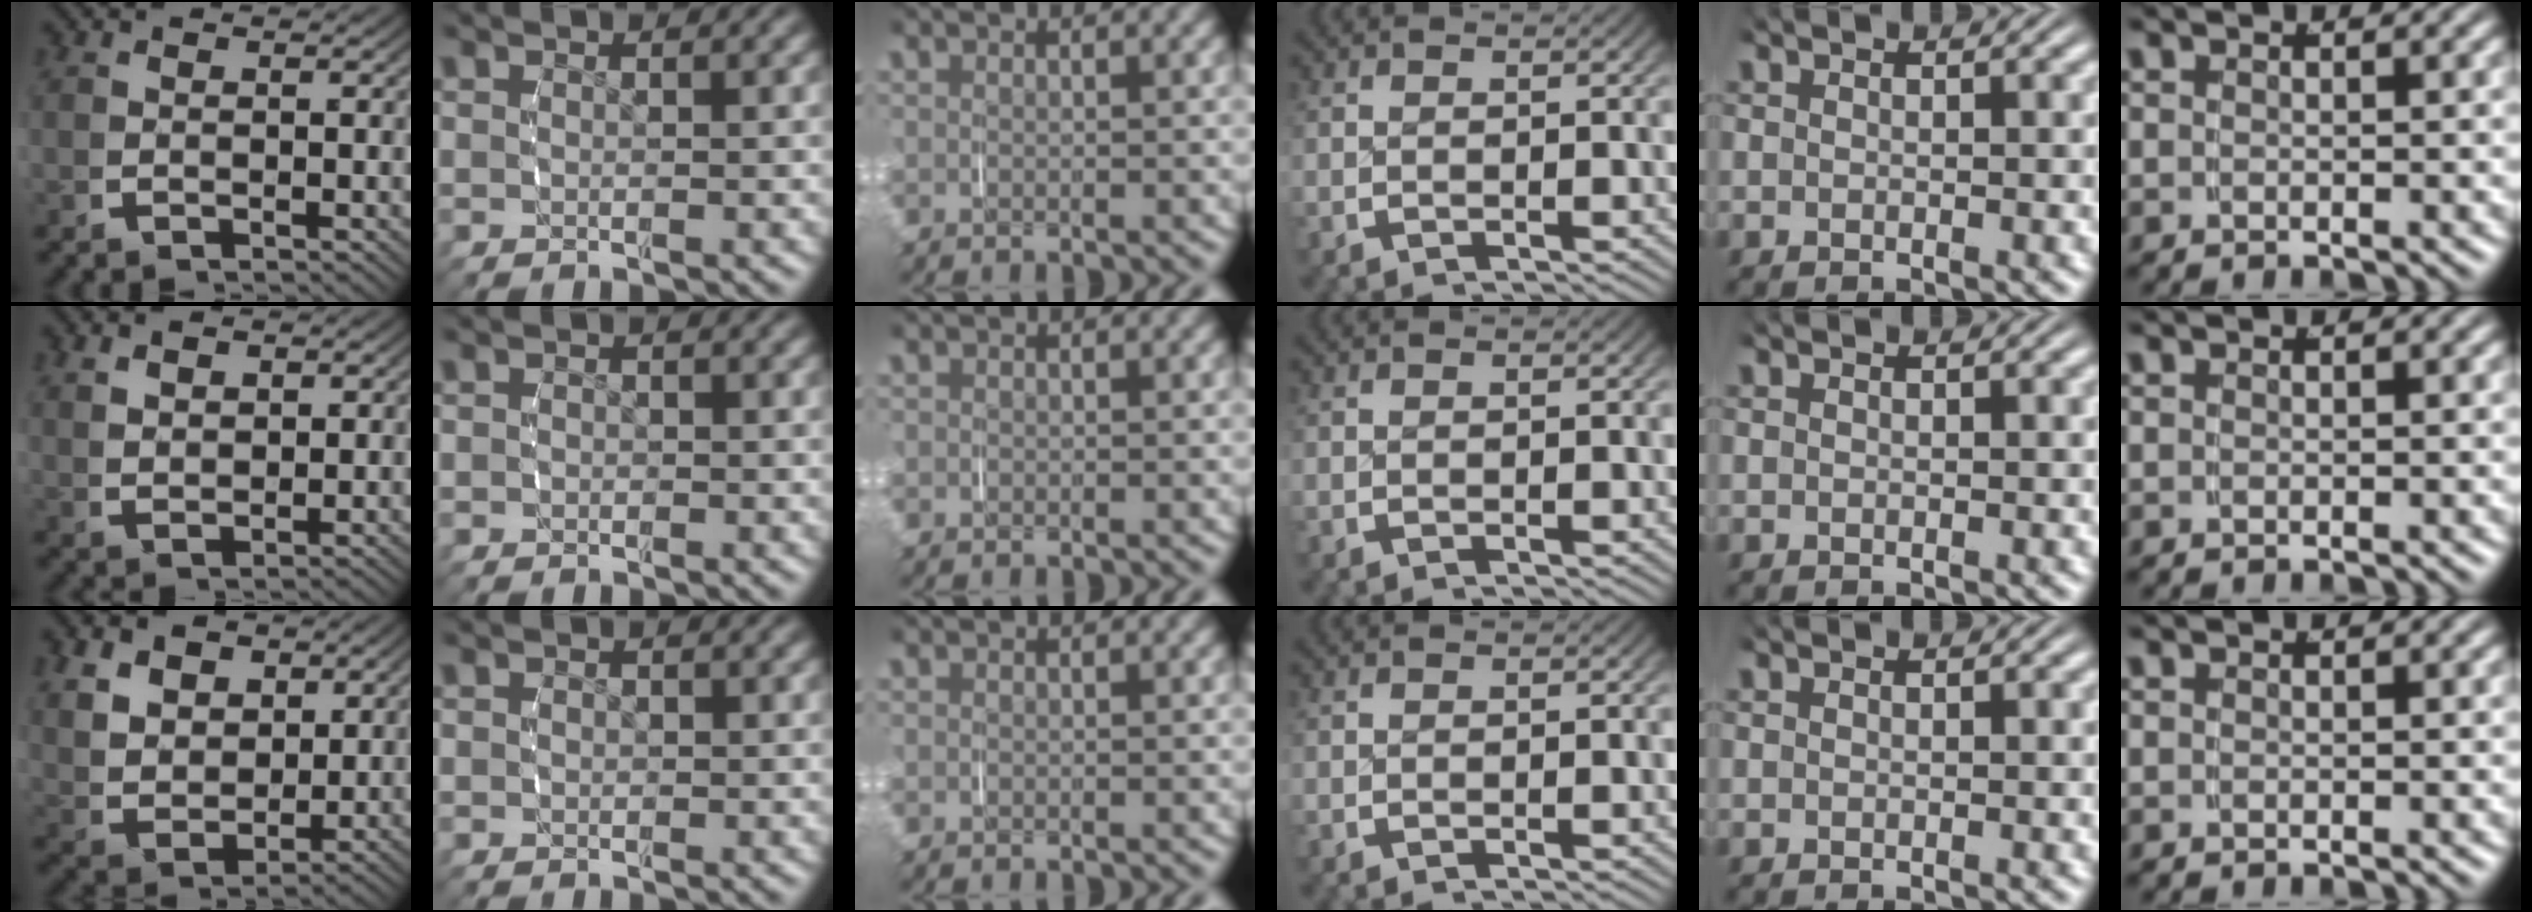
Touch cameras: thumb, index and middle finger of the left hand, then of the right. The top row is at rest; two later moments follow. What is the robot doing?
{"motion": "grasp_and_lifting", "object": "scarf"}